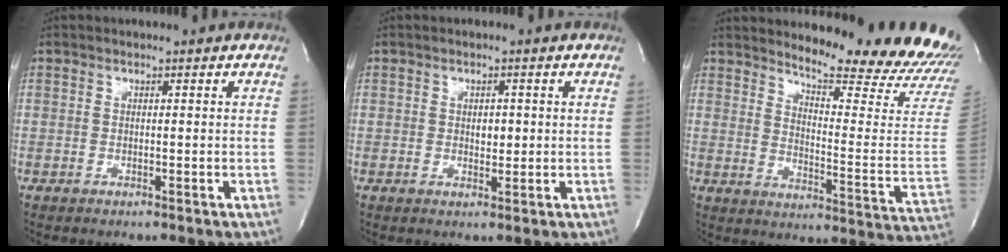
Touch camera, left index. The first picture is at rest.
{"total": 1.9, "force": [0.2, 1.2, 1.5], "torque": [-0.022, 0.000, 0.006]}
{"total": 20.2, "force": [19.0, 1.8, 6.6], "torque": [-0.096, -0.122, 0.225]}